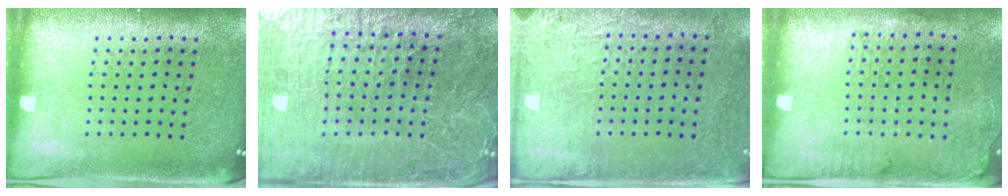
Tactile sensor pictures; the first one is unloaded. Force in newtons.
{"total": 5.7, "press": 5.3, "slide": 2.0}
{"total": 2.8, "press": 2.3, "slide": 1.6}
{"total": 1.2, "press": 1.2, "slide": 0.3}